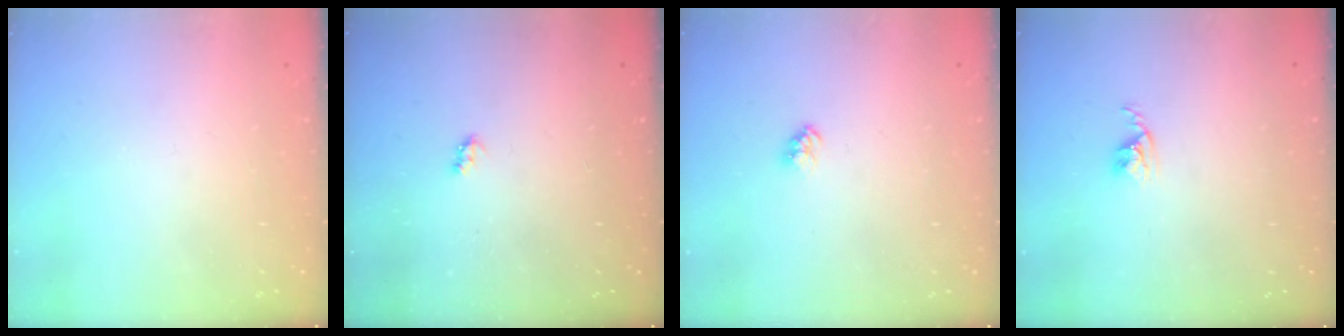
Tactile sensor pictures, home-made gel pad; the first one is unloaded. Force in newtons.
{"total": 2.6, "press": 2.6, "slide": 0.4}
{"total": 2.3, "press": 2.3, "slide": 0.3}
{"total": 2.7, "press": 2.7, "slide": 0.4}